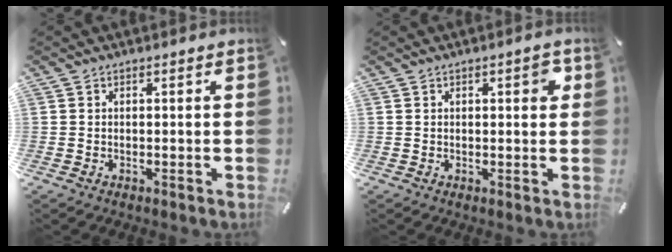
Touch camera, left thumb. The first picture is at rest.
{"total": 3.0, "force": [0.8, 1.2, 2.7], "torque": [-0.029, -0.002, 0.006]}